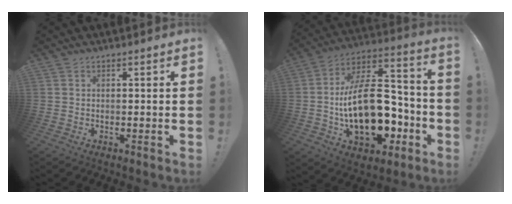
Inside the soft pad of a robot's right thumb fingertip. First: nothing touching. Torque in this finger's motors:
{"motor_torque": [1.93, 3.08, 1.48, -1.29, 0.14]}